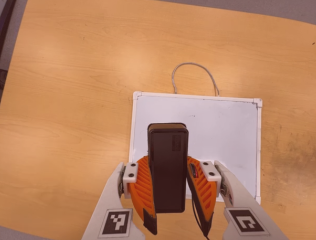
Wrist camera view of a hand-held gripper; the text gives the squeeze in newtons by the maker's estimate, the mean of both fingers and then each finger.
{"total": 5.8, "left": 4.5, "right": 7.1}